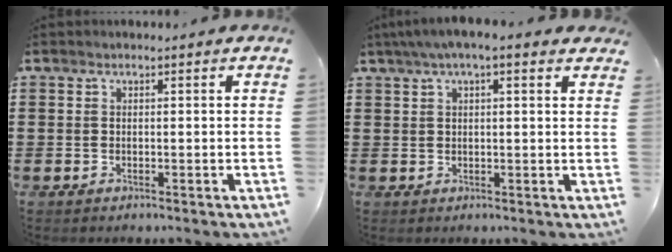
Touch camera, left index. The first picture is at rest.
{"total": 3.8, "force": [2.5, 0.6, 2.8], "torque": [-0.059, 0.006, 0.044]}